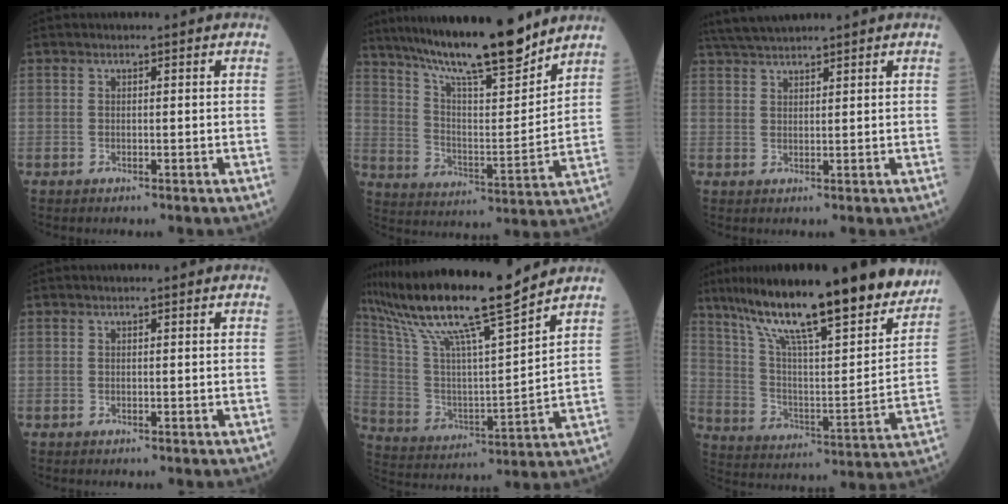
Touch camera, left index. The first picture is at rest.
{"total": 19.3, "force": [16.0, 1.7, 10.6], "torque": [-0.177, 0.002, 0.267]}
{"total": 5.5, "force": [5.1, 0.2, 2.2], "torque": [-0.045, 0.030, 0.100]}
{"total": 0.0}
{"total": 19.0, "force": [15.7, -0.2, 10.8], "torque": [-0.208, 0.008, 0.283]}
{"total": 26.2, "force": [20.4, 4.1, 15.9], "torque": [-0.259, -0.001, 0.308]}